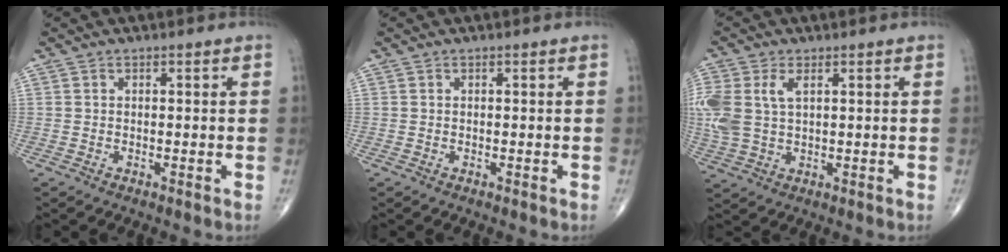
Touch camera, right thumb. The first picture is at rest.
{"total": 0.0}
{"total": 9.8, "force": [2.4, 5.8, 7.6], "torque": [-0.200, 0.010, 0.055]}